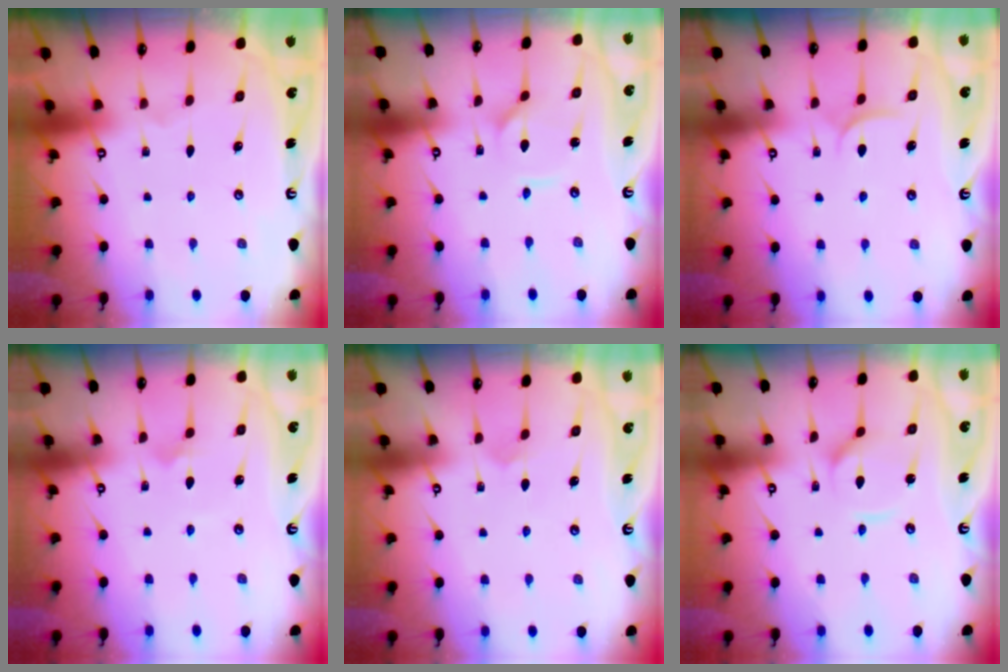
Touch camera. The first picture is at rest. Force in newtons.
{"total": 1.8, "press": 1.8, "slide": 0.2}
{"total": 5.9, "press": 5.9, "slide": 0.4}
{"total": 4.0, "press": 4.0, "slide": 0.3}
{"total": 4.2, "press": 4.2, "slide": 0.3}
{"total": 4.2, "press": 4.2, "slide": 0.4}